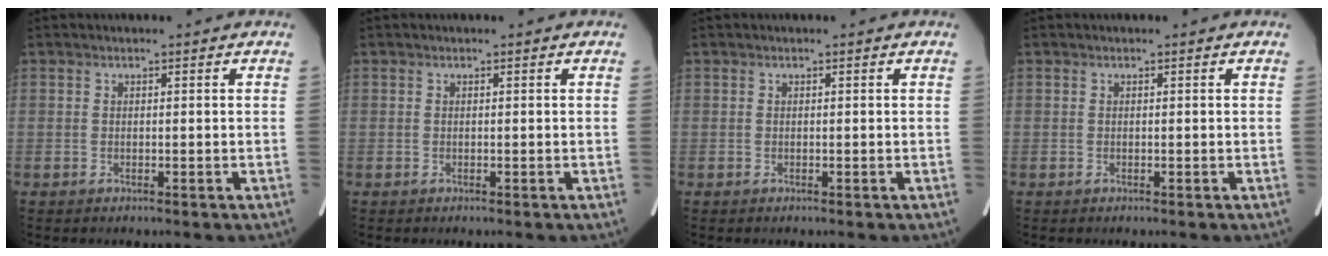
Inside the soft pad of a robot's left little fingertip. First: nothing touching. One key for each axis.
{"total": 0.0}
{"total": 0.0}
{"total": 0.0}